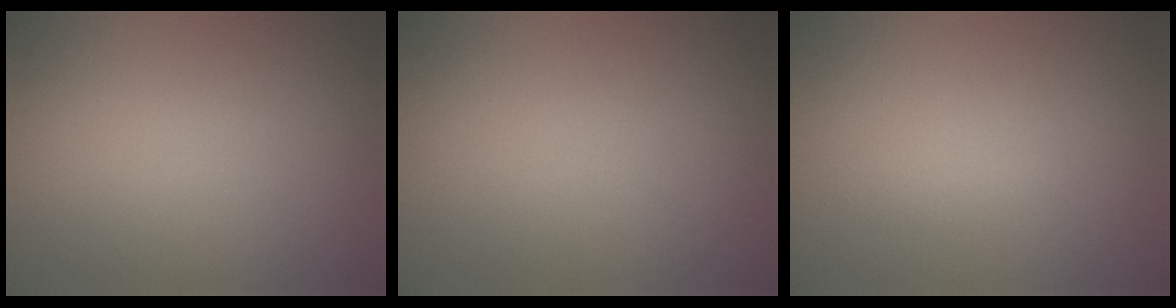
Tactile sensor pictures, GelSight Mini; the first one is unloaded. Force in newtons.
{"total": 0.0}
{"total": 0.6, "press": 0.6, "slide": 0.0}